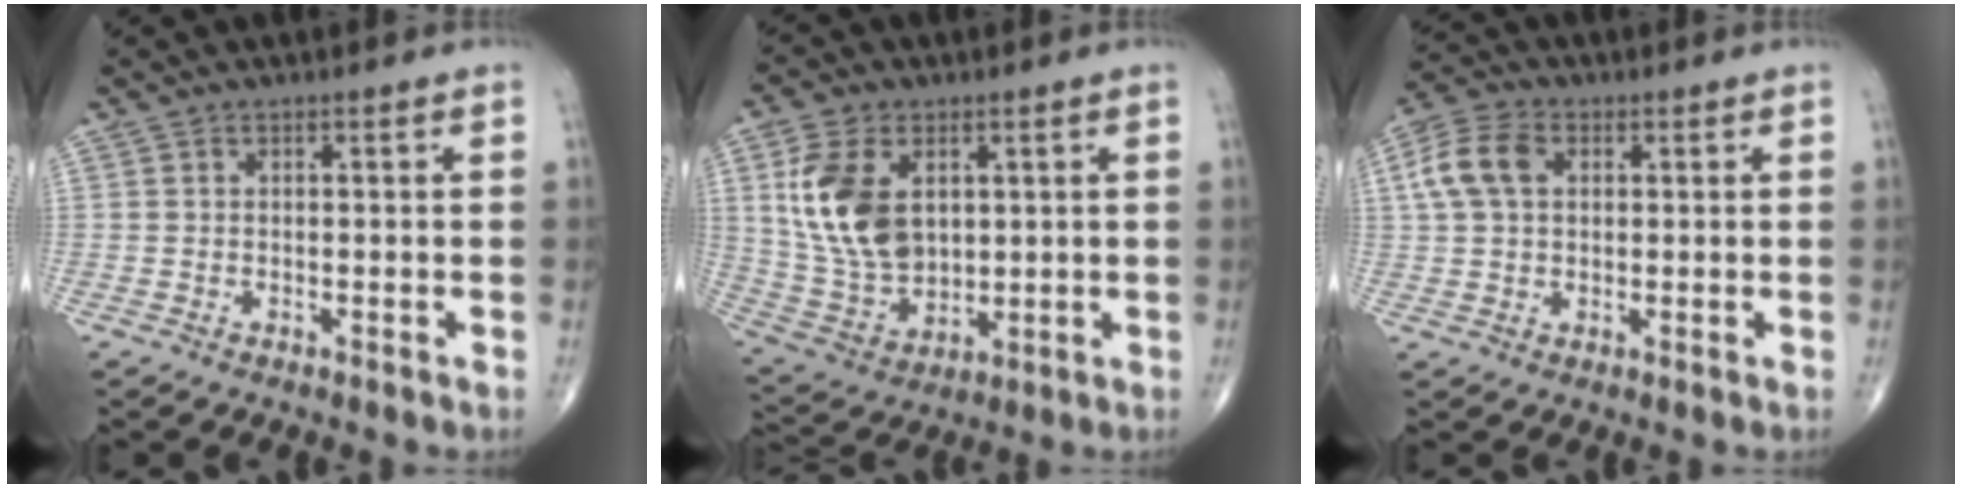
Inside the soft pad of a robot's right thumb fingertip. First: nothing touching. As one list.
[{"total": 14.8, "force": [3.7, 9.7, 10.6], "torque": [-0.194, -0.013, 0.084]}, {"total": 8.2, "force": [2.0, 5.7, 5.6], "torque": [-0.114, 0.016, 0.033]}]